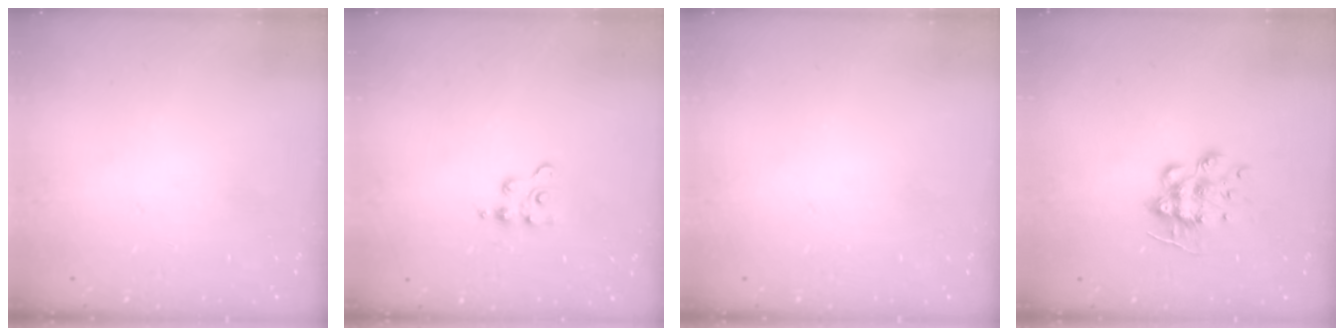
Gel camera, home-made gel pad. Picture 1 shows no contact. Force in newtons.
{"total": 2.5, "press": 2.4, "slide": 0.4}
{"total": 0.0}
{"total": 9.3, "press": 9.3, "slide": 0.7}